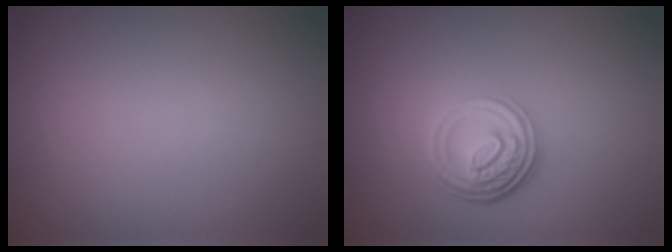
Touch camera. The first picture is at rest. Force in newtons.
{"total": 4.7, "press": 3.4, "slide": 3.3}